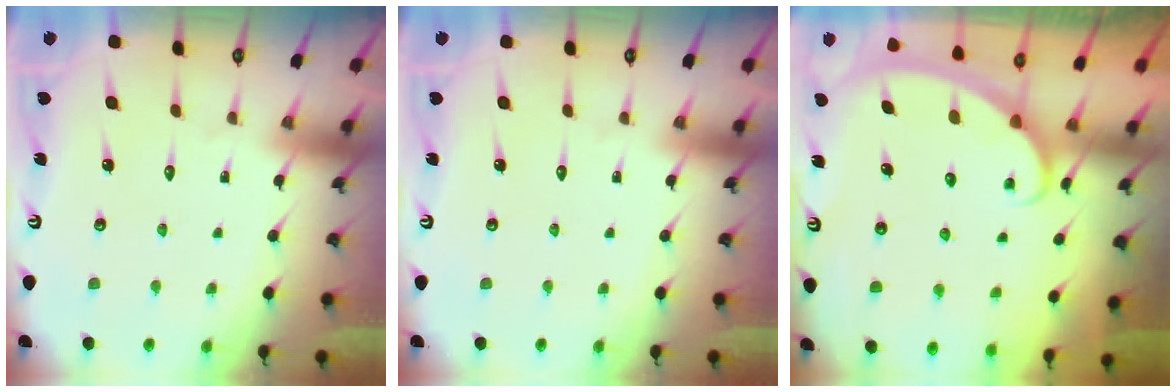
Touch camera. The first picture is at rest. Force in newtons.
{"total": 0.0}
{"total": 2.4, "press": 2.4, "slide": 0.3}